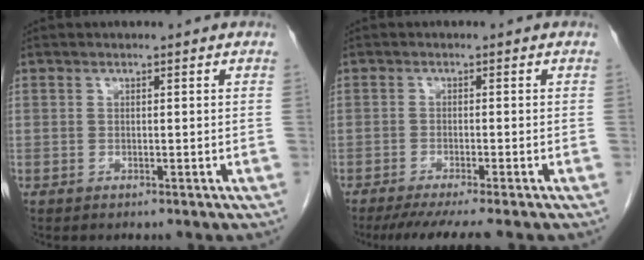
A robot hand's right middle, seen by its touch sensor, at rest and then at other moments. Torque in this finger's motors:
{"motor_torque": [0.63, -0.45, 0.22, 0.06]}